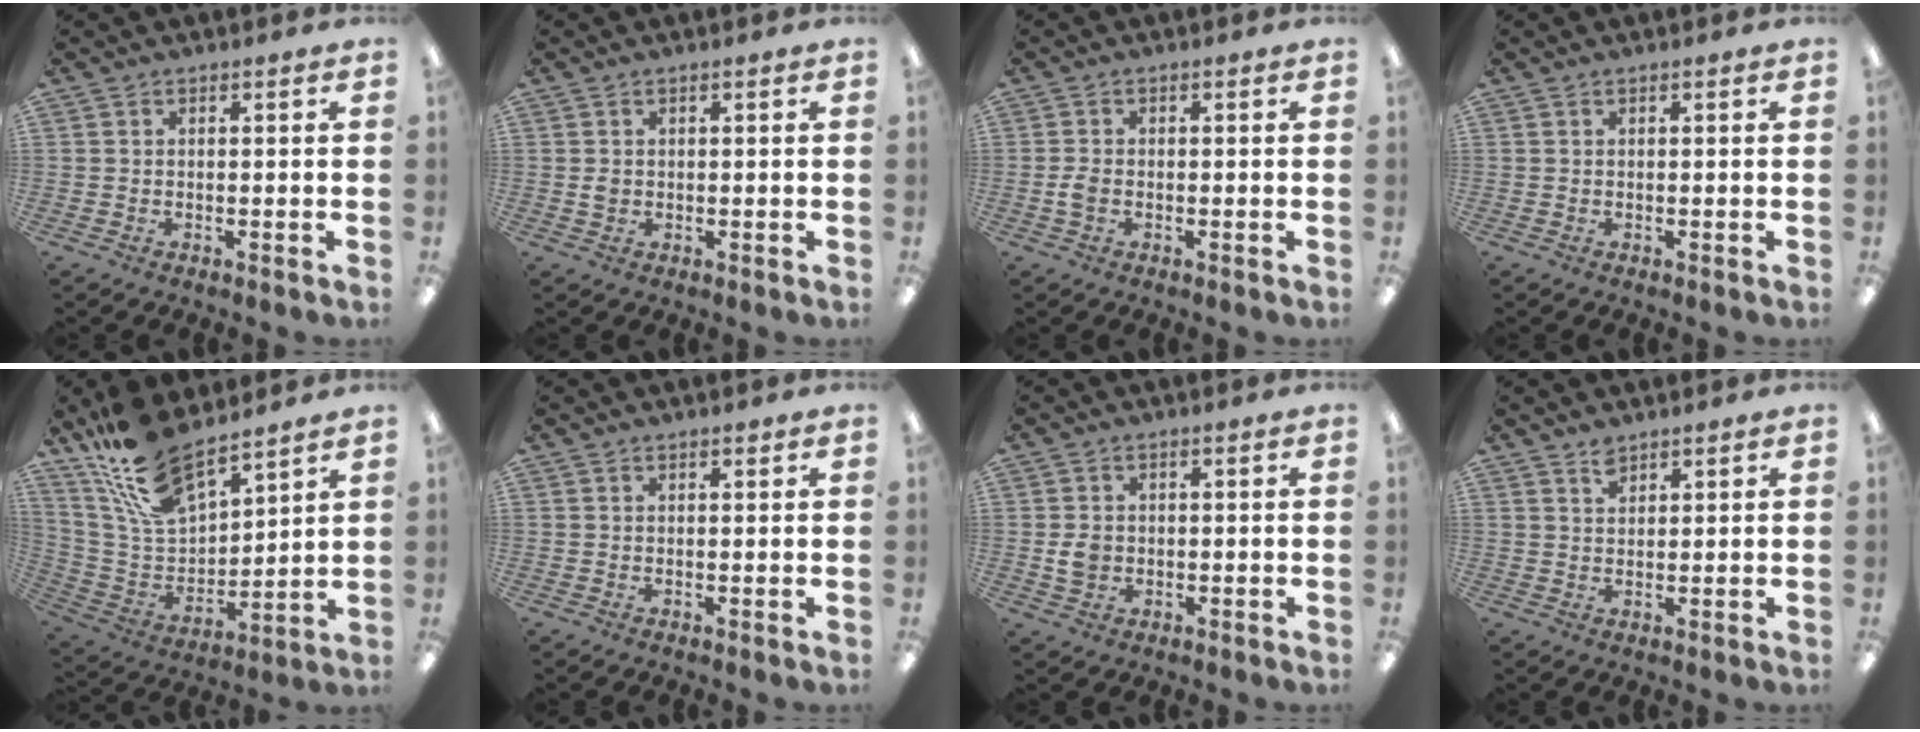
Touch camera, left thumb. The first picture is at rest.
{"total": 1.4, "force": [0.1, 1.2, 0.7], "torque": [-0.015, 0.004, 0.002]}
{"total": 2.4, "force": [-0.5, 1.5, 1.8], "torque": [-0.039, 0.001, -0.010]}
{"total": 0.0}
{"total": 17.7, "force": [14.4, 6.4, 8.1], "torque": [-0.182, -0.080, 0.264]}
{"total": 1.0, "force": [0.8, 0.3, 0.5], "torque": [-0.002, -0.003, 0.013]}
{"total": 3.5, "force": [0.0, 2.9, 1.9], "torque": [-0.027, 0.004, -0.001]}
{"total": 2.8, "force": [2.3, 1.2, 0.9], "torque": [-0.013, -0.008, 0.043]}